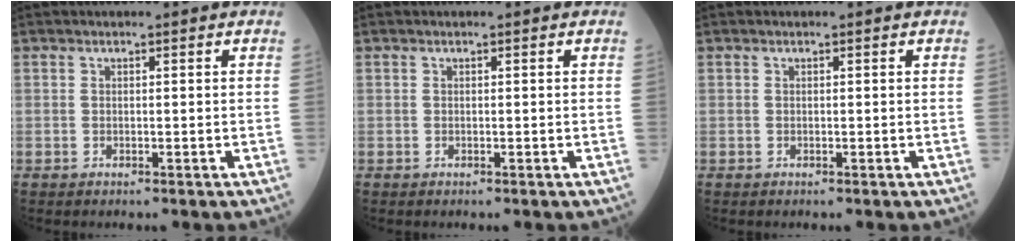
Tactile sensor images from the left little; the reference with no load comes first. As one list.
[{"total": 0.0}, {"total": 0.0}]